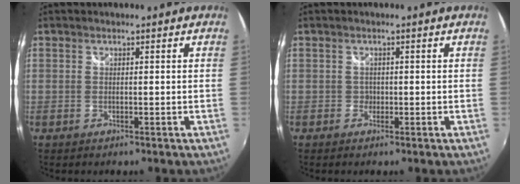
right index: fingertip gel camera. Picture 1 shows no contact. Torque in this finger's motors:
{"motor_torque": [0.26, 0.17, 0.03, 0.01]}